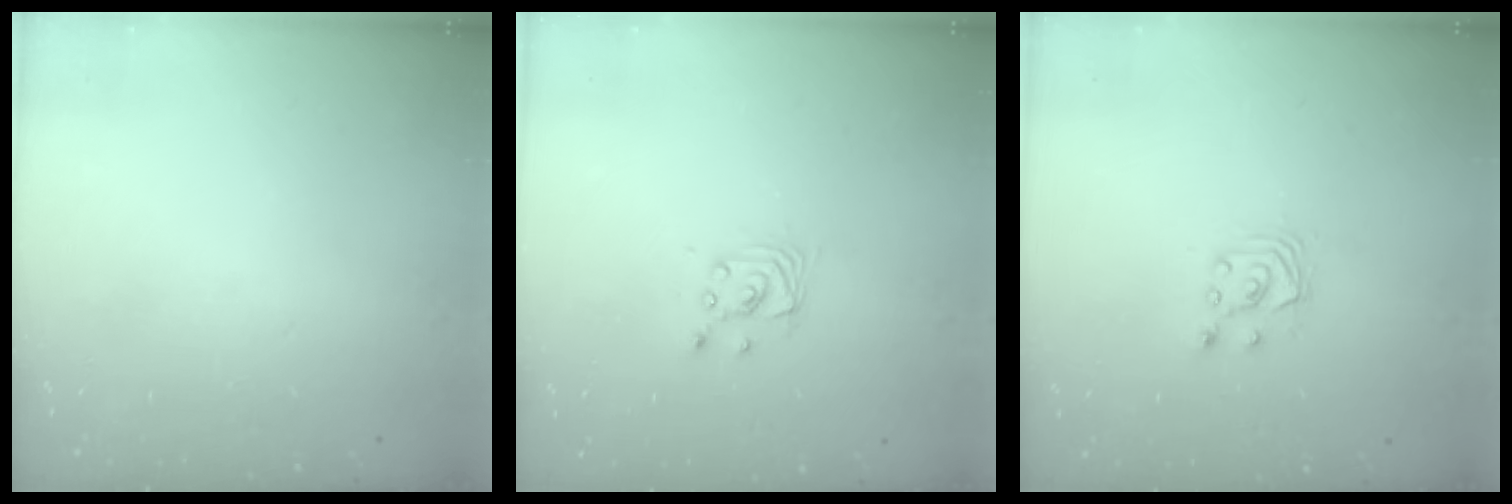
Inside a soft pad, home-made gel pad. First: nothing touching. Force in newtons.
{"total": 2.8, "press": 2.8, "slide": 0.2}
{"total": 2.9, "press": 2.9, "slide": 0.2}